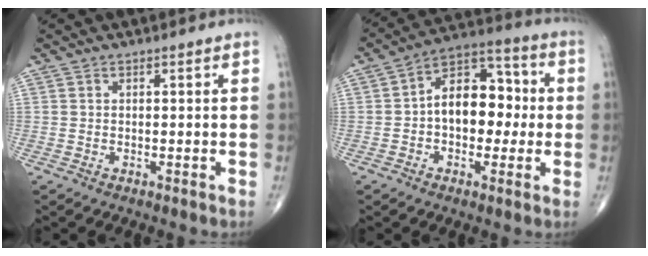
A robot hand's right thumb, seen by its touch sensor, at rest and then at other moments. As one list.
[{"total": 13.4, "force": [-0.1, 8.7, 10.3], "torque": [-0.123, 0.038, -0.013]}]